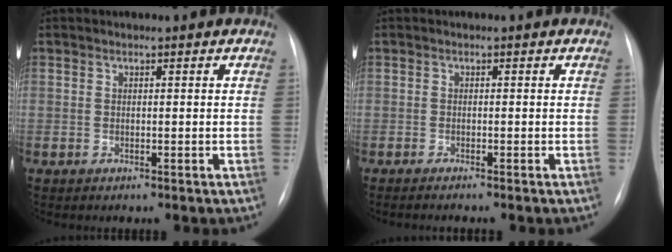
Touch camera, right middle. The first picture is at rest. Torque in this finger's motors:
{"motor_torque": [0.62, -0.88, -0.01, 0.00]}